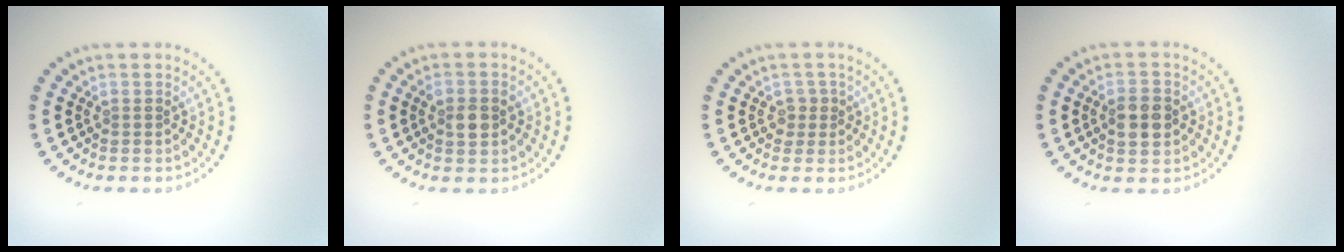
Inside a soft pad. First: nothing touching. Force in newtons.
{"total": 2.6, "press": 2.5, "slide": 0.3}
{"total": 1.4, "press": 1.1, "slide": 0.9}
{"total": 3.3, "press": 3.3, "slide": 0.2}